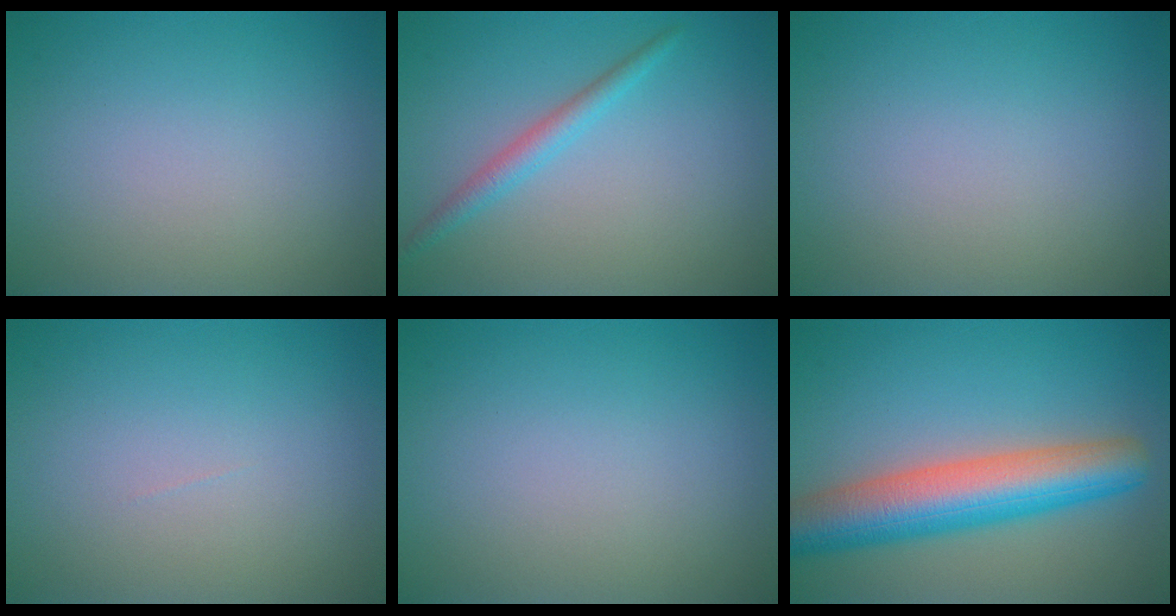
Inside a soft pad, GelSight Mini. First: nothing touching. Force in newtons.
{"total": 2.0, "press": 1.9, "slide": 0.1}
{"total": 0.0}
{"total": 0.0}
{"total": 0.0}
{"total": 8.5, "press": 8.5, "slide": 0.2}